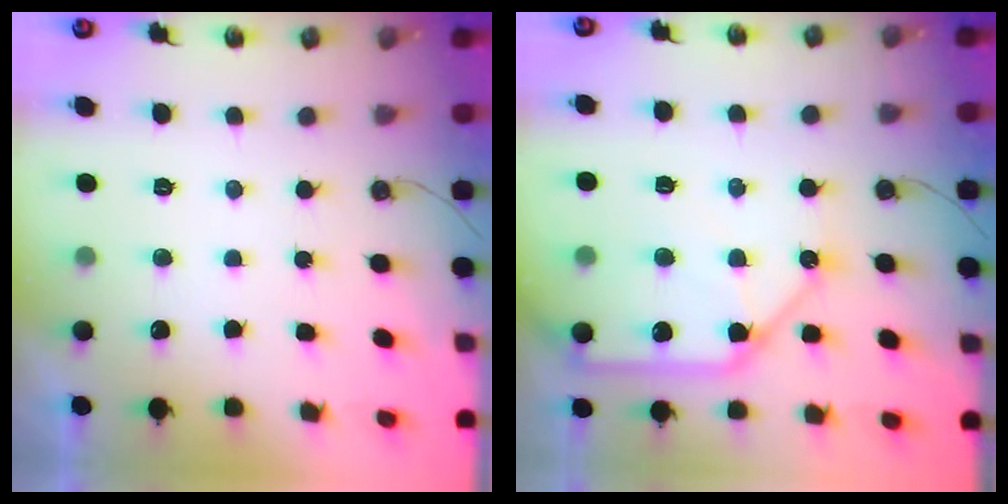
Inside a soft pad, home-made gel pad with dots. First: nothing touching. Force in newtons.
{"total": 12.9, "press": 12.8, "slide": 1.6}